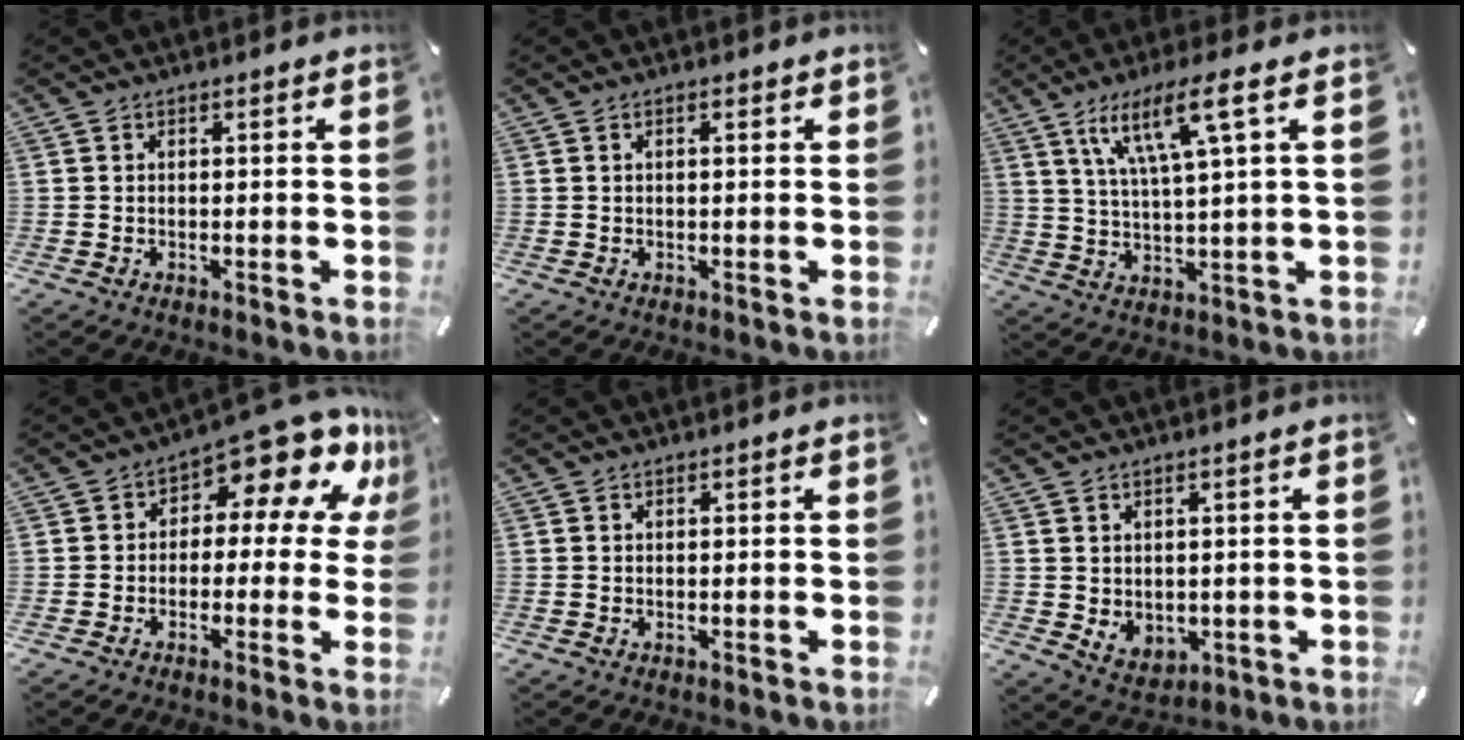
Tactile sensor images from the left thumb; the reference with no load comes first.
{"total": 1.0, "force": [0.3, 0.4, 0.9], "torque": [-0.010, 0.000, 0.002]}
{"total": 11.7, "force": [5.9, 1.4, 10.0], "torque": [-0.198, -0.004, 0.099]}
{"total": 12.5, "force": [7.3, 5.3, 8.6], "torque": [-0.117, -0.067, 0.122]}
{"total": 0.0}
{"total": 4.0, "force": [1.6, 3.6, 0.8], "torque": [0.001, -0.015, 0.031]}